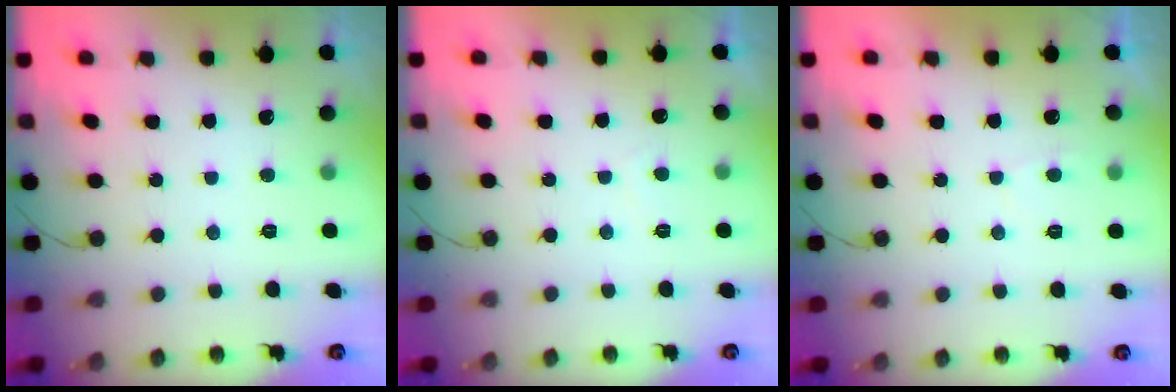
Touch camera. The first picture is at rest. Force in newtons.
{"total": 0.9, "press": 0.8, "slide": 0.4}
{"total": 1.3, "press": 1.2, "slide": 0.5}